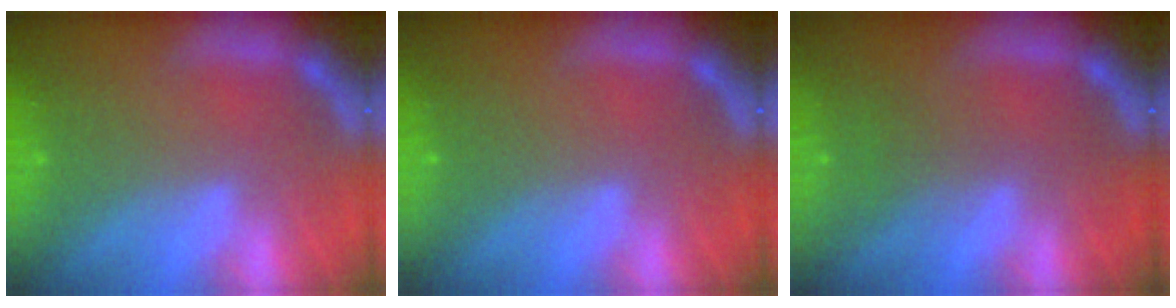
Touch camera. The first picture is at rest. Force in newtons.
{"total": 0.0}
{"total": 1.5}